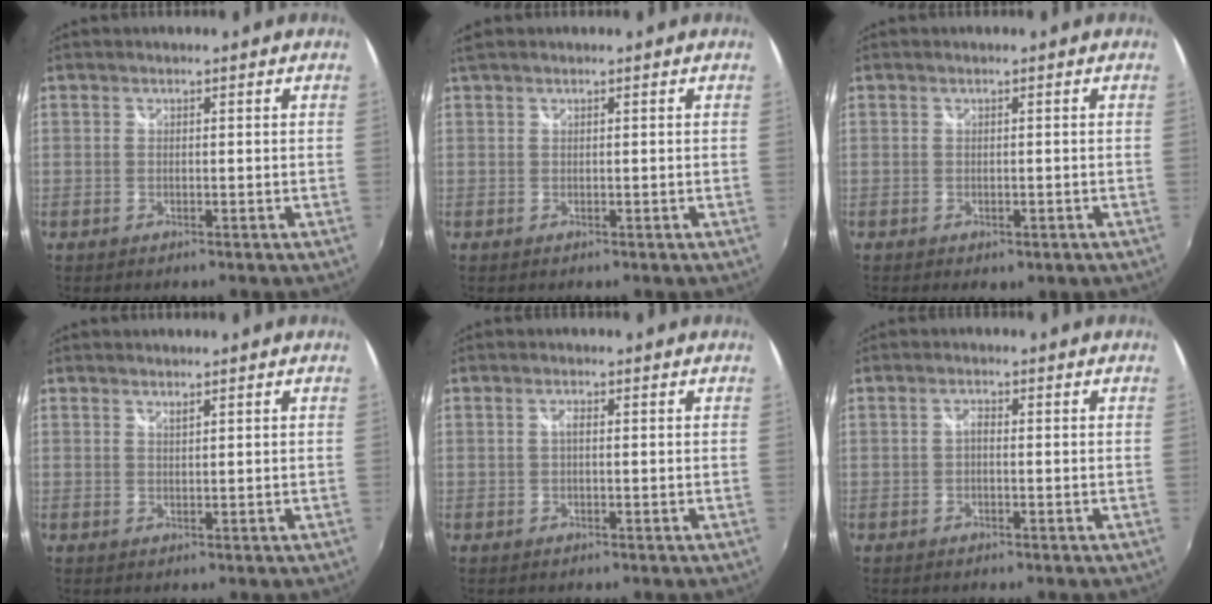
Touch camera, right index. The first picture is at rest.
{"total": 1.6, "force": [1.2, 0.2, 1.1], "torque": [-0.023, 0.006, 0.020]}
{"total": 2.0, "force": [-1.0, 1.2, 1.2], "torque": [-0.022, -0.011, -0.011]}
{"total": 0.9, "force": [0.8, 0.1, 0.3], "torque": [-0.004, 0.000, 0.014]}
{"total": 1.0, "force": [0.2, 0.3, 0.9], "torque": [-0.018, 0.002, 0.000]}
{"total": 1.0, "force": [-0.2, 0.5, 0.8], "torque": [-0.016, 0.003, -0.006]}